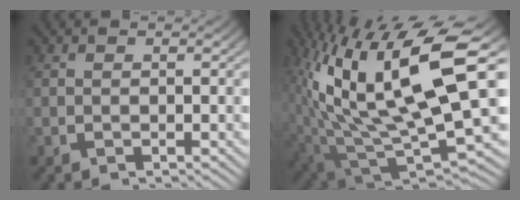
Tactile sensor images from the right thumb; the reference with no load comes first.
{"total": 17.4, "force": [-0.6, 10.4, 14.0], "torque": [-0.292, -0.060, 0.025]}